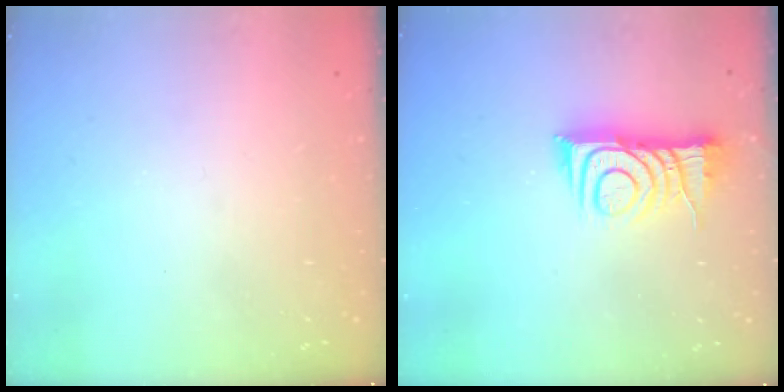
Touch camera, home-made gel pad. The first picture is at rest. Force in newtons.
{"total": 10.0, "press": 10.0, "slide": 0.3}